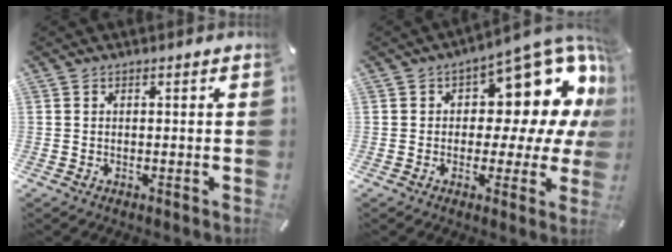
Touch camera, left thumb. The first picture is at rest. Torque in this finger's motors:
{"motor_torque": [2.45, 2.56, 0.35, -0.09, 0.18]}